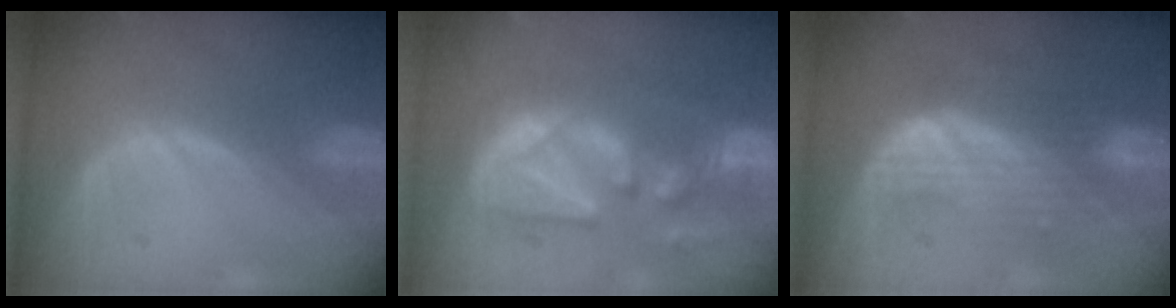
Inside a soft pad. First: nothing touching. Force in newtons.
{"total": 10.0, "press": 9.8, "slide": 1.7}
{"total": 7.7, "press": 7.6, "slide": 0.8}